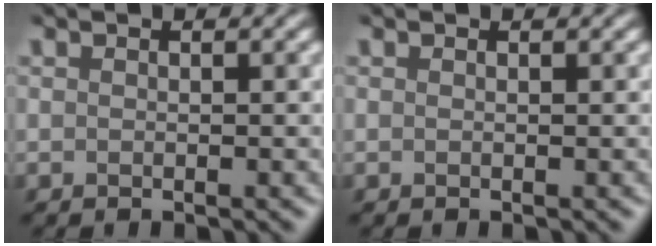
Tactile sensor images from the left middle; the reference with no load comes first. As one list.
[{"total": 0.0}]